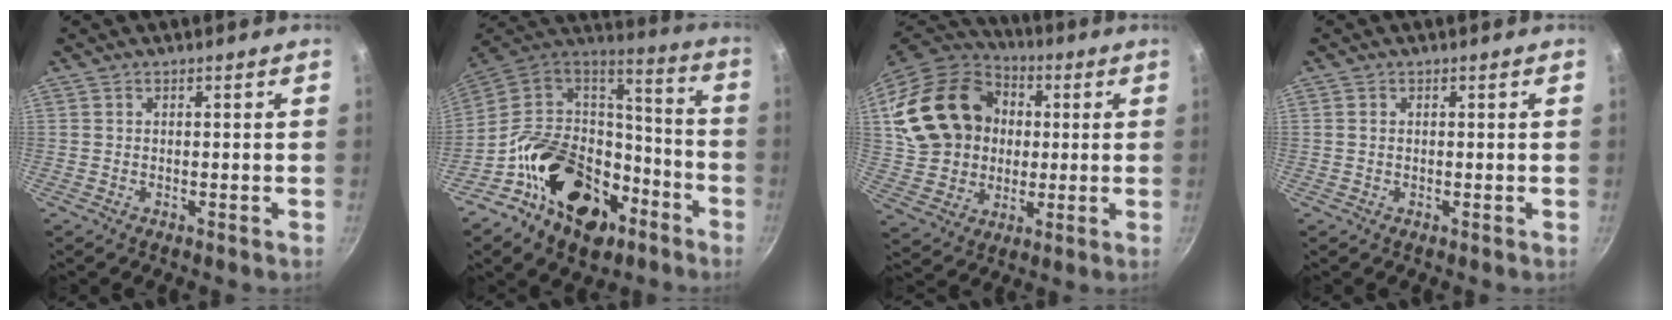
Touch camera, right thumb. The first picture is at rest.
{"total": 25.8, "force": [-11.5, 17.2, 15.4], "torque": [-0.212, 0.083, -0.185]}
{"total": 23.3, "force": [4.2, 18.8, 13.1], "torque": [-0.226, 0.033, 0.091]}
{"total": 0.7, "force": [0.1, 0.5, 0.5], "torque": [-0.009, 0.002, 0.002]}